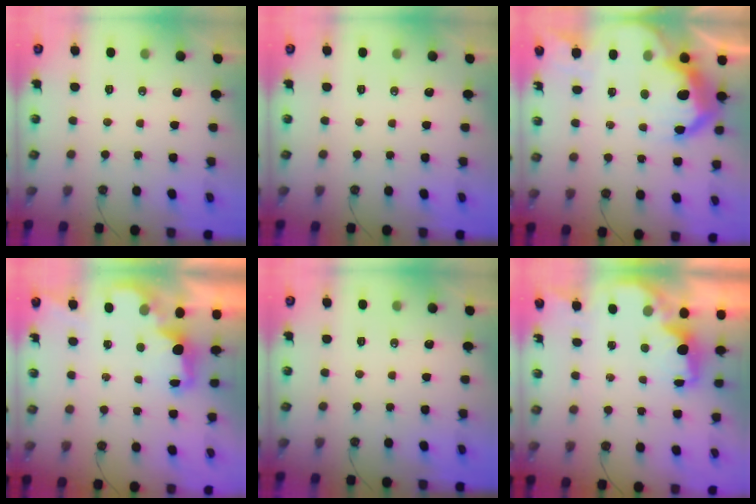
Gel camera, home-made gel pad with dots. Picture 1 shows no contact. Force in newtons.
{"total": 0.0}
{"total": 17.7, "press": 17.7, "slide": 1.1}
{"total": 2.4, "press": 2.2, "slide": 0.7}
{"total": 0.0}
{"total": 2.3, "press": 2.2, "slide": 0.8}